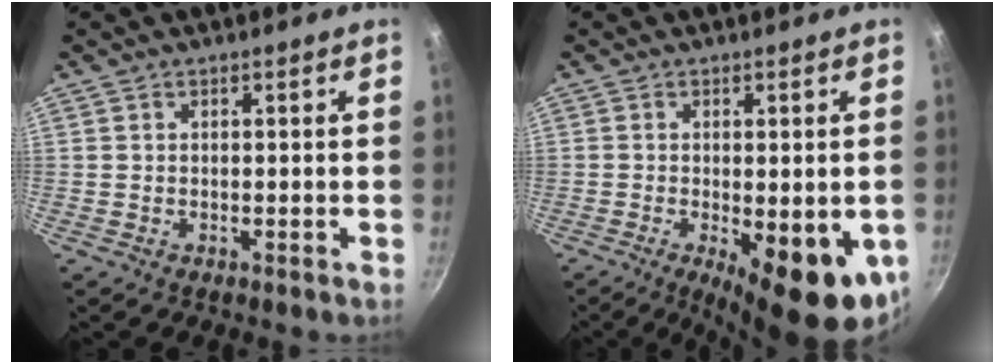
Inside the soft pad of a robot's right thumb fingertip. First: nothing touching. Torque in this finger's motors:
{"motor_torque": [-0.21, 0.86, 0.21, -0.10, 0.12]}